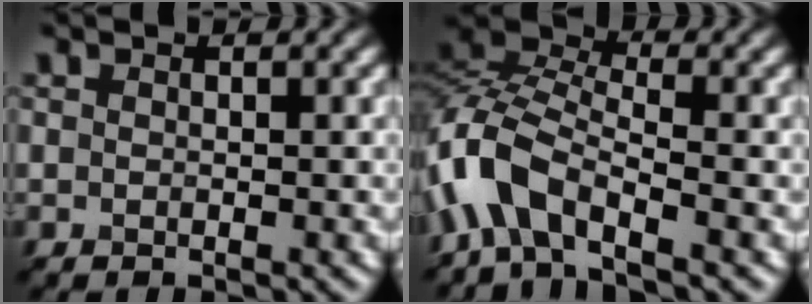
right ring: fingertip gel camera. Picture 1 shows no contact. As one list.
[{"total": 7.4, "force": [-3.9, 3.7, 5.1], "torque": [-0.108, 0.013, -0.092]}]